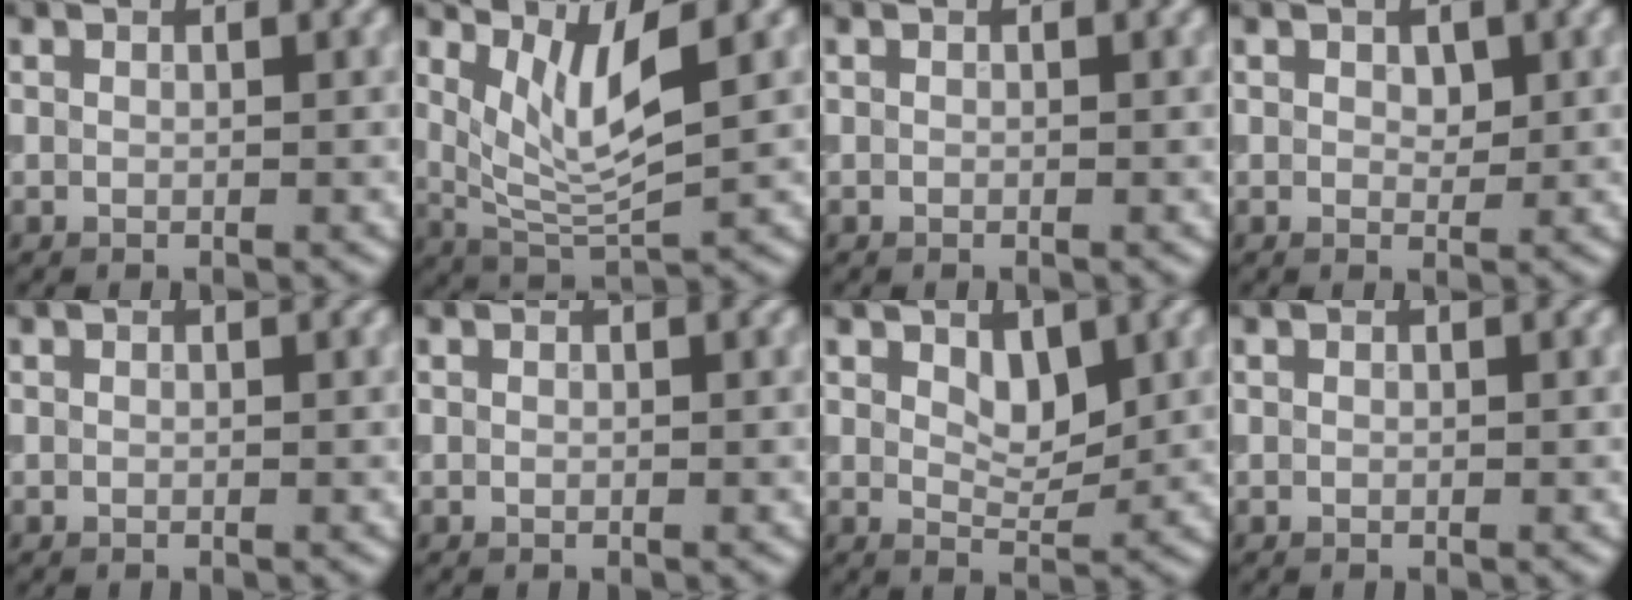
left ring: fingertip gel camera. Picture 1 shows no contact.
{"total": 5.3, "force": [2.0, 1.4, 4.7], "torque": [-0.096, -0.014, 0.048]}
{"total": 0.0}
{"total": 1.1, "force": [0.4, 0.7, 0.8], "torque": [-0.010, -0.002, 0.008]}
{"total": 0.0}
{"total": 0.0}
{"total": 2.4, "force": [1.2, 1.1, 1.7], "torque": [-0.027, -0.008, 0.025]}
{"total": 0.0}